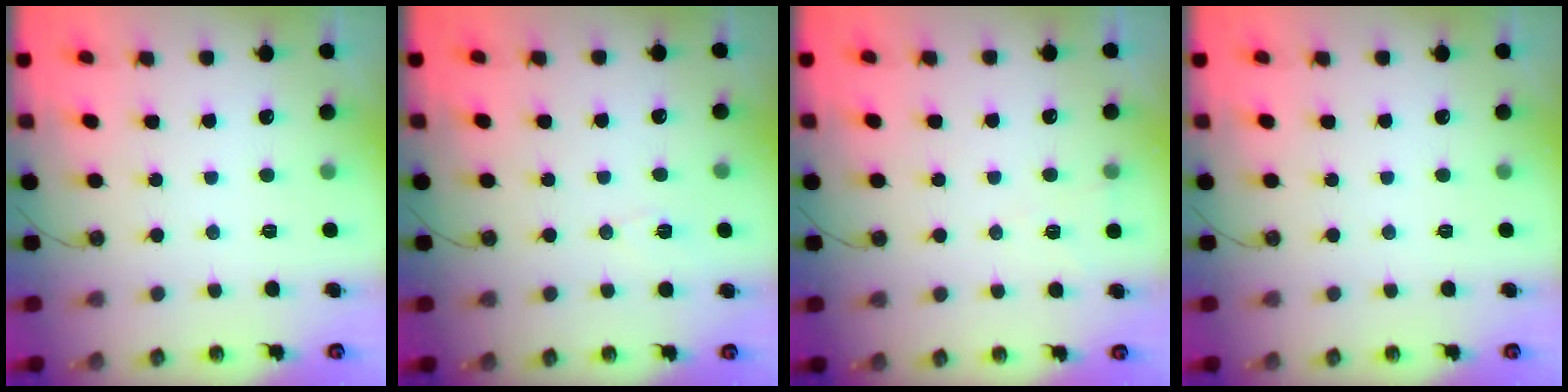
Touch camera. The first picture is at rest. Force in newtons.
{"total": 4.1, "press": 3.1, "slide": 2.6}
{"total": 5.4, "press": 3.2, "slide": 4.3}
{"total": 0.0}